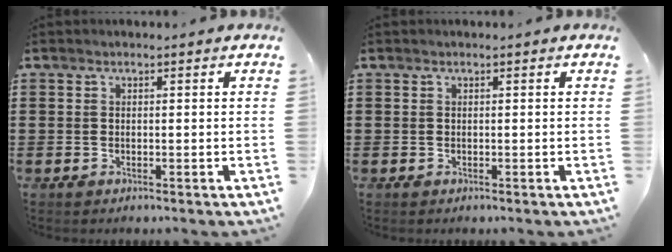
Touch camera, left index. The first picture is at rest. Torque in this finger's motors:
{"motor_torque": [0.00, 0.00, 0.00, 0.00]}